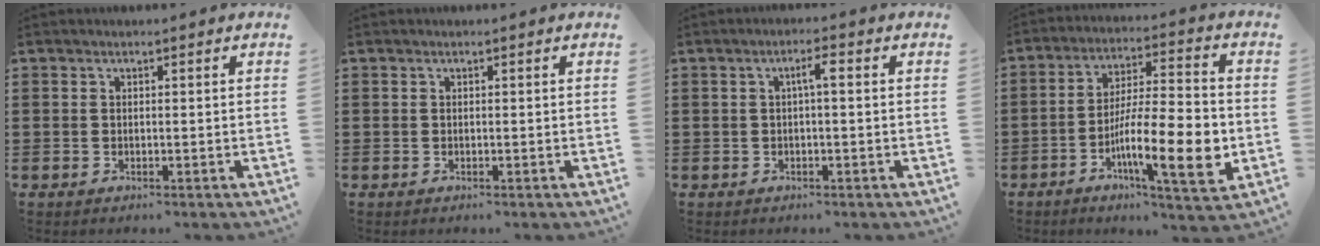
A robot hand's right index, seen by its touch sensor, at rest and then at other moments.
{"total": 0.0}
{"total": 2.5, "force": [0.2, 0.4, 2.4], "torque": [-0.047, 0.006, 0.000]}
{"total": 14.6, "force": [-4.1, 3.1, 13.6], "torque": [-0.242, -0.009, -0.074]}